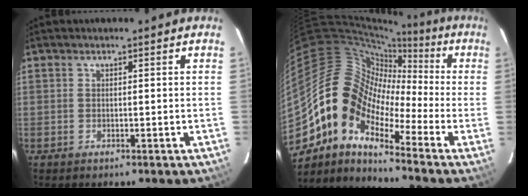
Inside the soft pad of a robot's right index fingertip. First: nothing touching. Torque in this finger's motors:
{"motor_torque": [0.44, -0.26, 0.55, 0.00]}